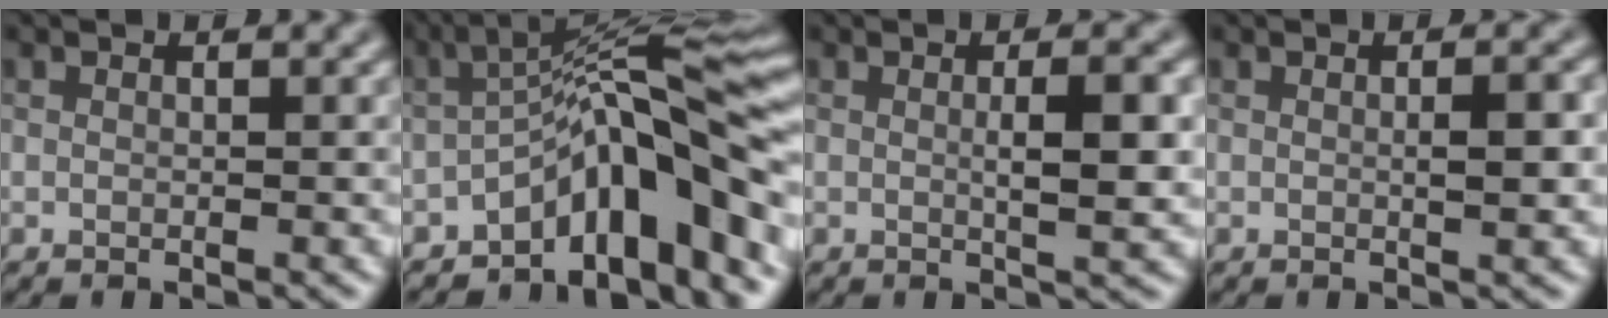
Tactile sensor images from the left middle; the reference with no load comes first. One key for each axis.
{"total": 11.6, "fx": -5.5, "fy": 3.2, "fz": 9.8, "tx": -0.122, "ty": 0.027, "tz": -0.090}
{"total": 3.6, "fx": 0.1, "fy": 0.7, "fz": 3.5, "tx": -0.054, "ty": 0.001, "tz": 0.003}
{"total": 2.1, "fx": 0.0, "fy": 0.4, "fz": 2.0, "tx": -0.031, "ty": 0.000, "tz": 0.000}